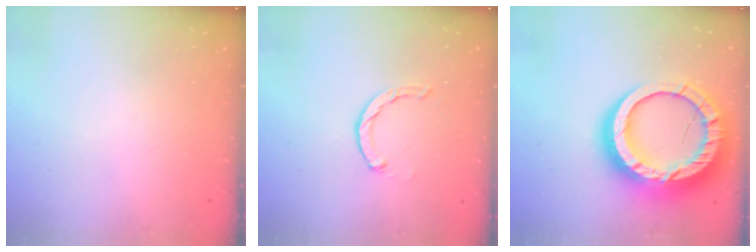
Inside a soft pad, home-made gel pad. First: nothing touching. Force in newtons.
{"total": 2.0, "press": 2.0, "slide": 0.4}
{"total": 25.5, "press": 25.4, "slide": 2.4}